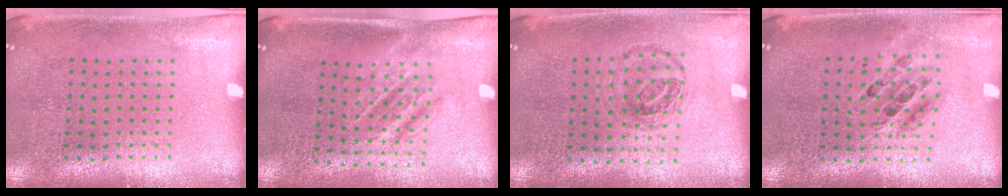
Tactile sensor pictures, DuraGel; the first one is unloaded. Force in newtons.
{"total": 1.6, "press": 1.2, "slide": 1.0}
{"total": 0.9, "press": 0.8, "slide": 0.4}
{"total": 0.8, "press": 0.7, "slide": 0.1}